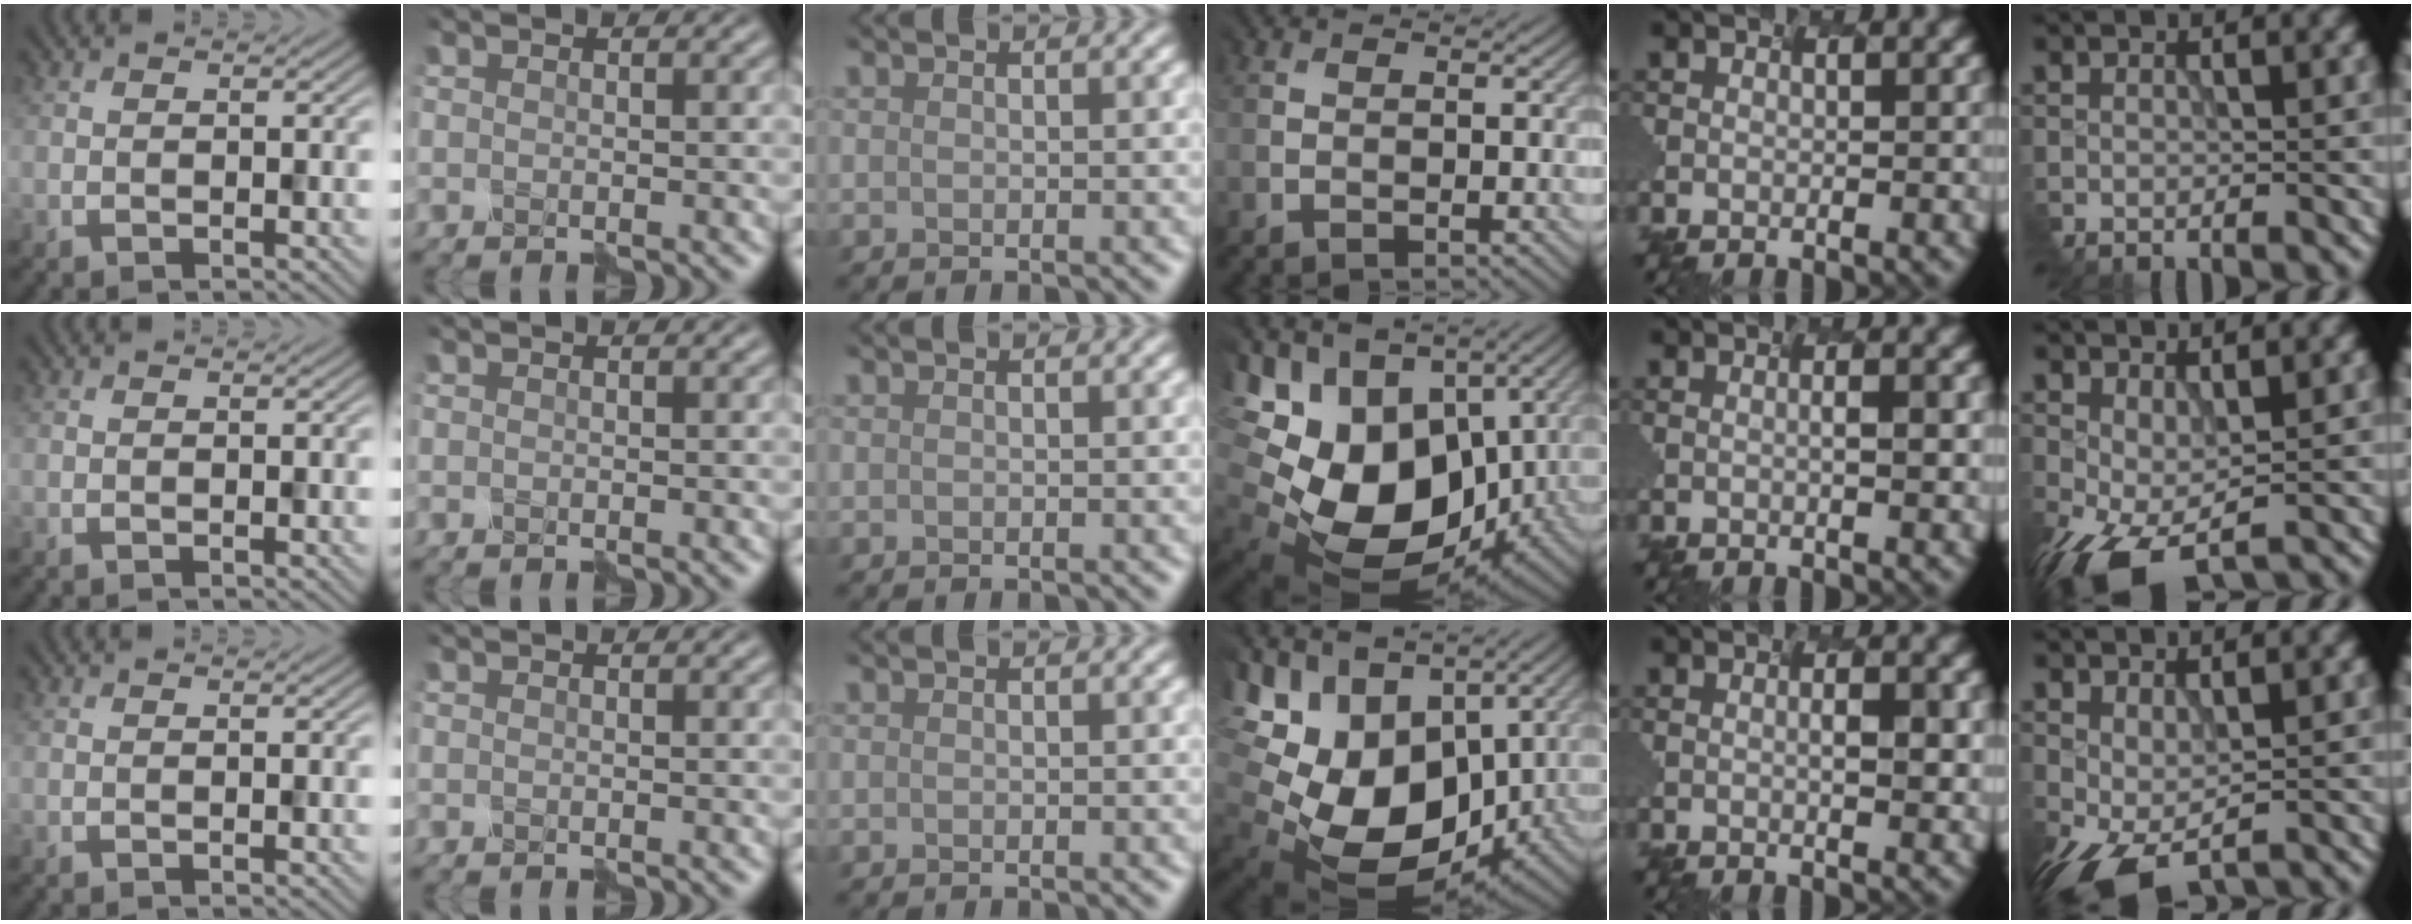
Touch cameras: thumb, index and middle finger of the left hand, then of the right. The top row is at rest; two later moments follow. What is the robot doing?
{"motion": "disassemble", "object": "velcro strap"}